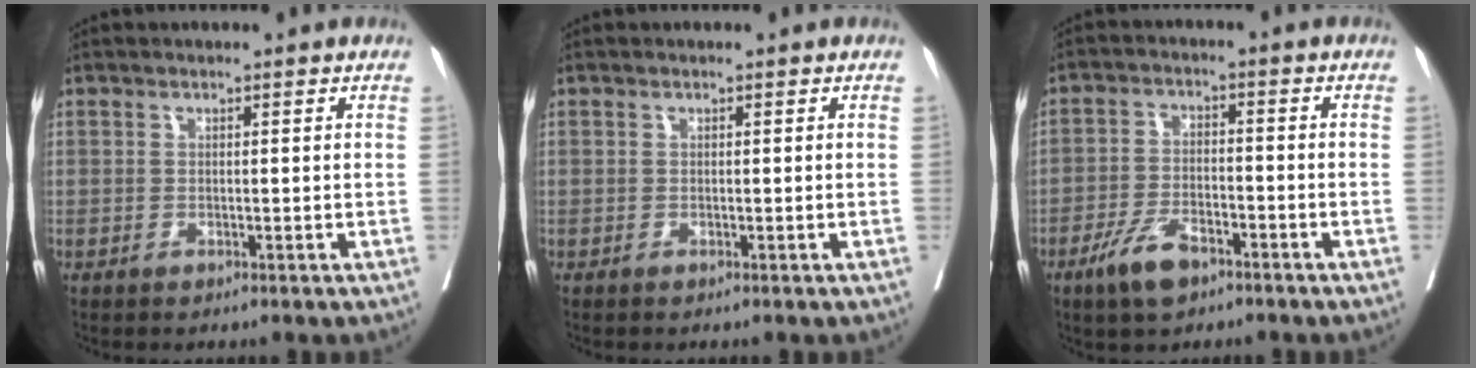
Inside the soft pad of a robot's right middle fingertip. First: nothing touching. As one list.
[{"total": 0.0}, {"total": 6.5, "force": [-4.3, 2.6, 4.2], "torque": [-0.087, -0.003, -0.076]}]